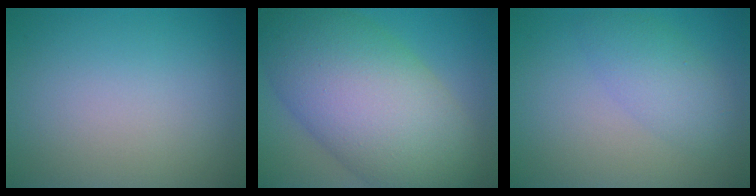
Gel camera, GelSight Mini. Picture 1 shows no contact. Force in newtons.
{"total": 14.3, "press": 14.3, "slide": 0.7}
{"total": 1.9, "press": 1.9, "slide": 0.2}